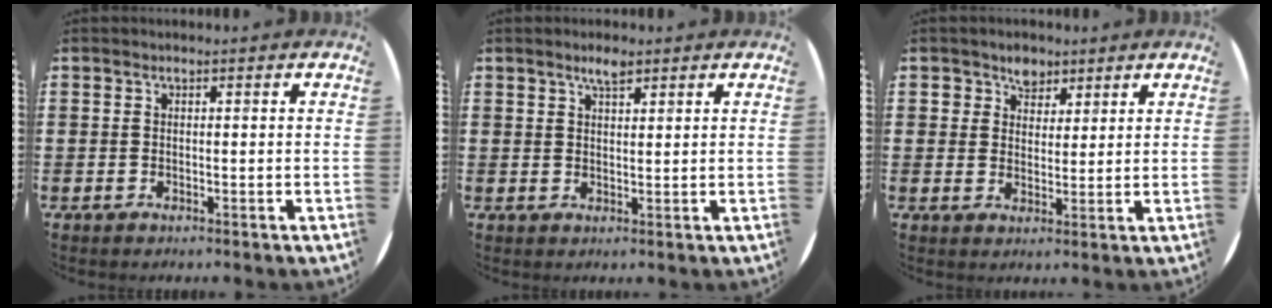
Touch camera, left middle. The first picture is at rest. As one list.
[{"total": 2.5, "force": [2.1, 0.6, 1.3], "torque": [-0.028, 0.004, 0.036]}, {"total": 3.5, "force": [2.6, 2.2, 0.6], "torque": [-0.004, 0.004, 0.046]}]